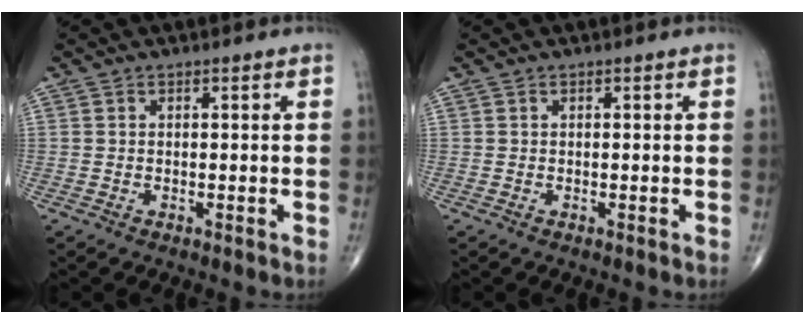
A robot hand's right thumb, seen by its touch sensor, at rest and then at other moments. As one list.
[{"total": 0.0}]